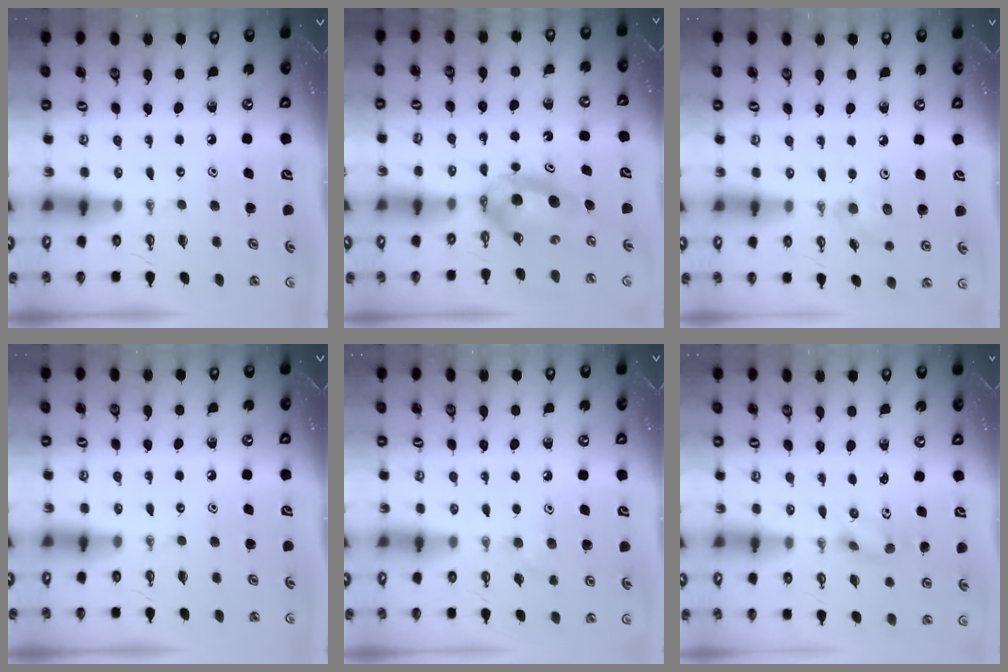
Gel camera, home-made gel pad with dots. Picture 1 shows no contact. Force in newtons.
{"total": 6.6, "press": 5.7, "slide": 3.4}
{"total": 4.8, "press": 4.6, "slide": 1.4}
{"total": 0.0}
{"total": 5.7, "press": 4.7, "slide": 3.2}
{"total": 2.3, "press": 2.2, "slide": 0.8}